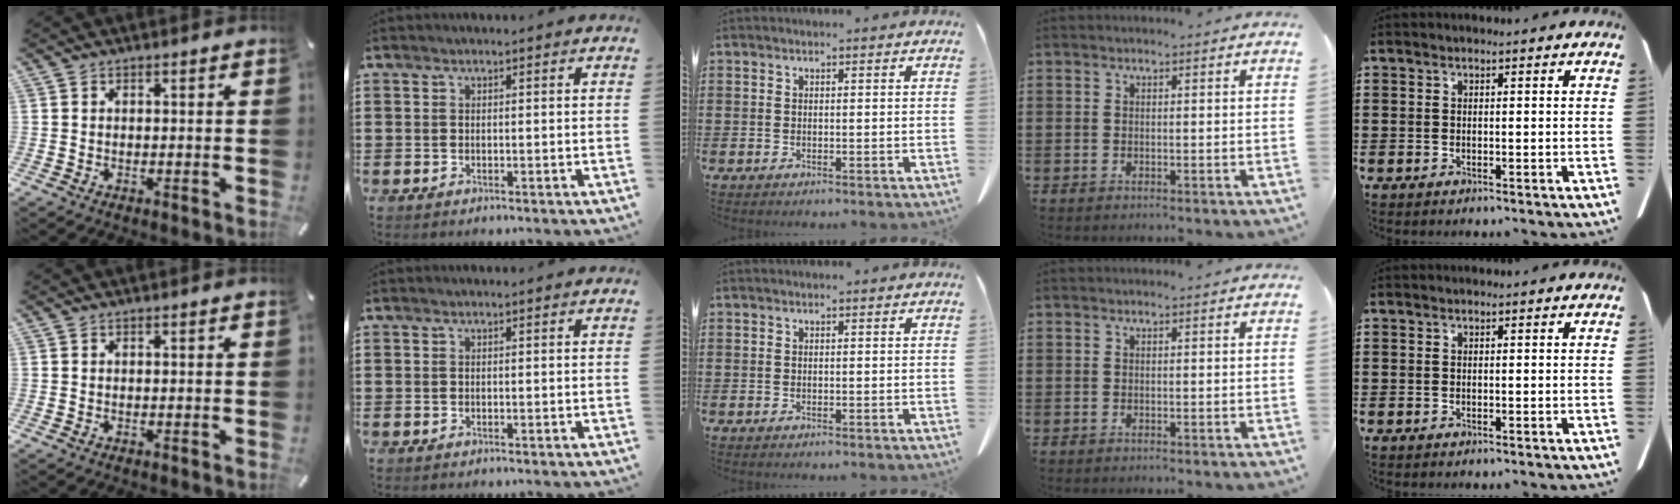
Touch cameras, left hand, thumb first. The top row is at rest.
{}